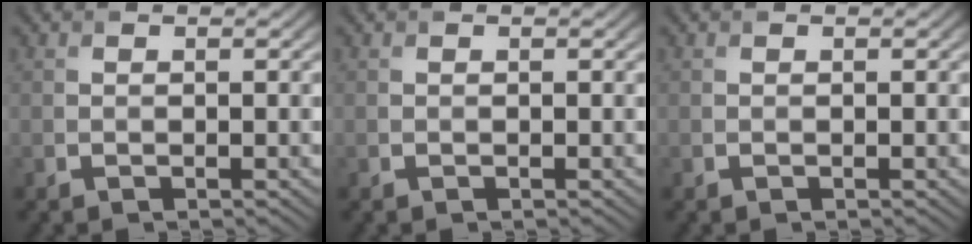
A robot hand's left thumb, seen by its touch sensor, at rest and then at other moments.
{"total": 0.0}
{"total": 0.0}